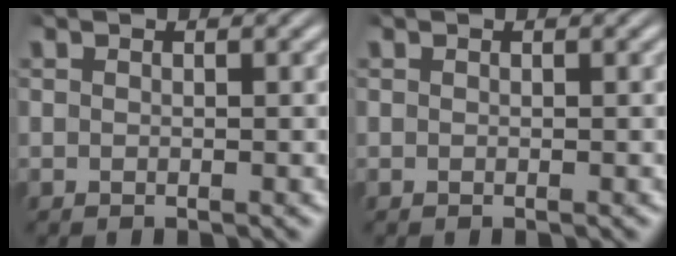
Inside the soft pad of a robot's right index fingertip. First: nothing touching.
{"total": 0.0}